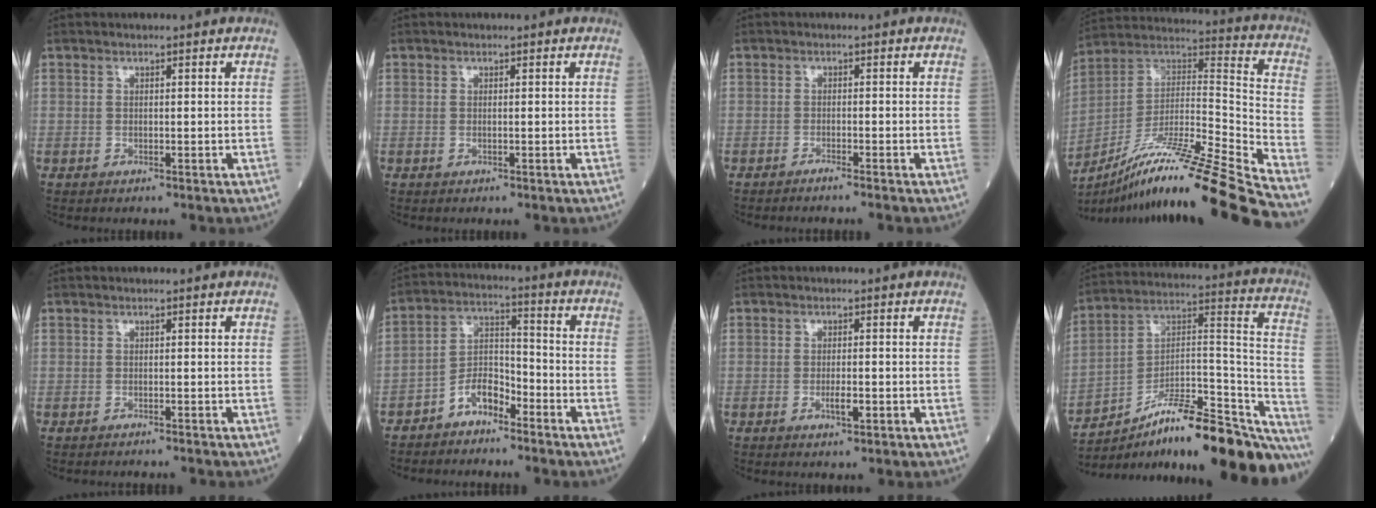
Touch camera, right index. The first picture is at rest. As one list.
[{"total": 0.0}, {"total": 1.7, "force": [-1.5, -0.4, 0.8], "torque": [-0.013, 0.002, -0.024]}, {"total": 25.2, "force": [-19.8, -1.8, 15.5], "torque": [-0.240, -0.012, -0.347]}, {"total": 2.3, "force": [-2.2, 0.0, 0.4], "torque": [-0.006, -0.004, -0.030]}, {"total": 6.2, "force": [-4.5, 2.7, 3.3], "torque": [-0.061, 0.013, -0.090]}, {"total": 2.1, "force": [-0.8, 0.5, 1.9], "torque": [-0.033, 0.000, -0.014]}, {"total": 27.8, "force": [-21.7, 5.1, 16.5], "torque": [-0.169, 0.033, -0.326]}]